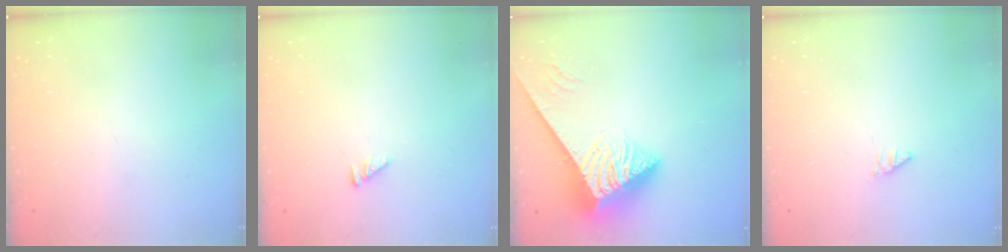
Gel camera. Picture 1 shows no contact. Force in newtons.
{"total": 2.1, "press": 2.1, "slide": 0.3}
{"total": 7.3, "press": 7.3, "slide": 0.1}
{"total": 0.0}